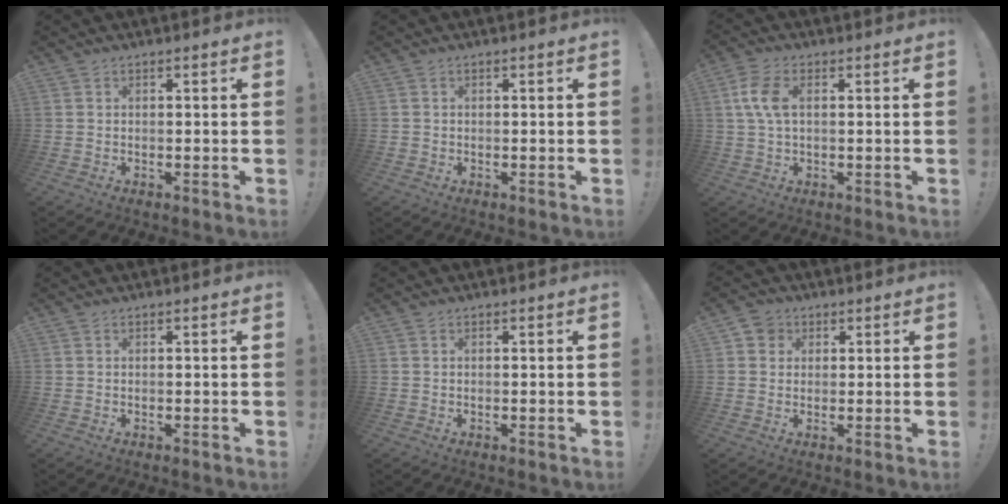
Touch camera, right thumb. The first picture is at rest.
{"total": 0.7, "force": [-0.3, 0.7, 0.1], "torque": [-0.001, 0.002, -0.005]}
{"total": 7.4, "force": [1.4, 4.3, 5.9], "torque": [-0.123, 0.003, 0.022]}
{"total": 0.0}
{"total": 0.0}
{"total": 4.0, "force": [1.4, 3.6, 1.2], "torque": [-0.016, -0.001, 0.026]}